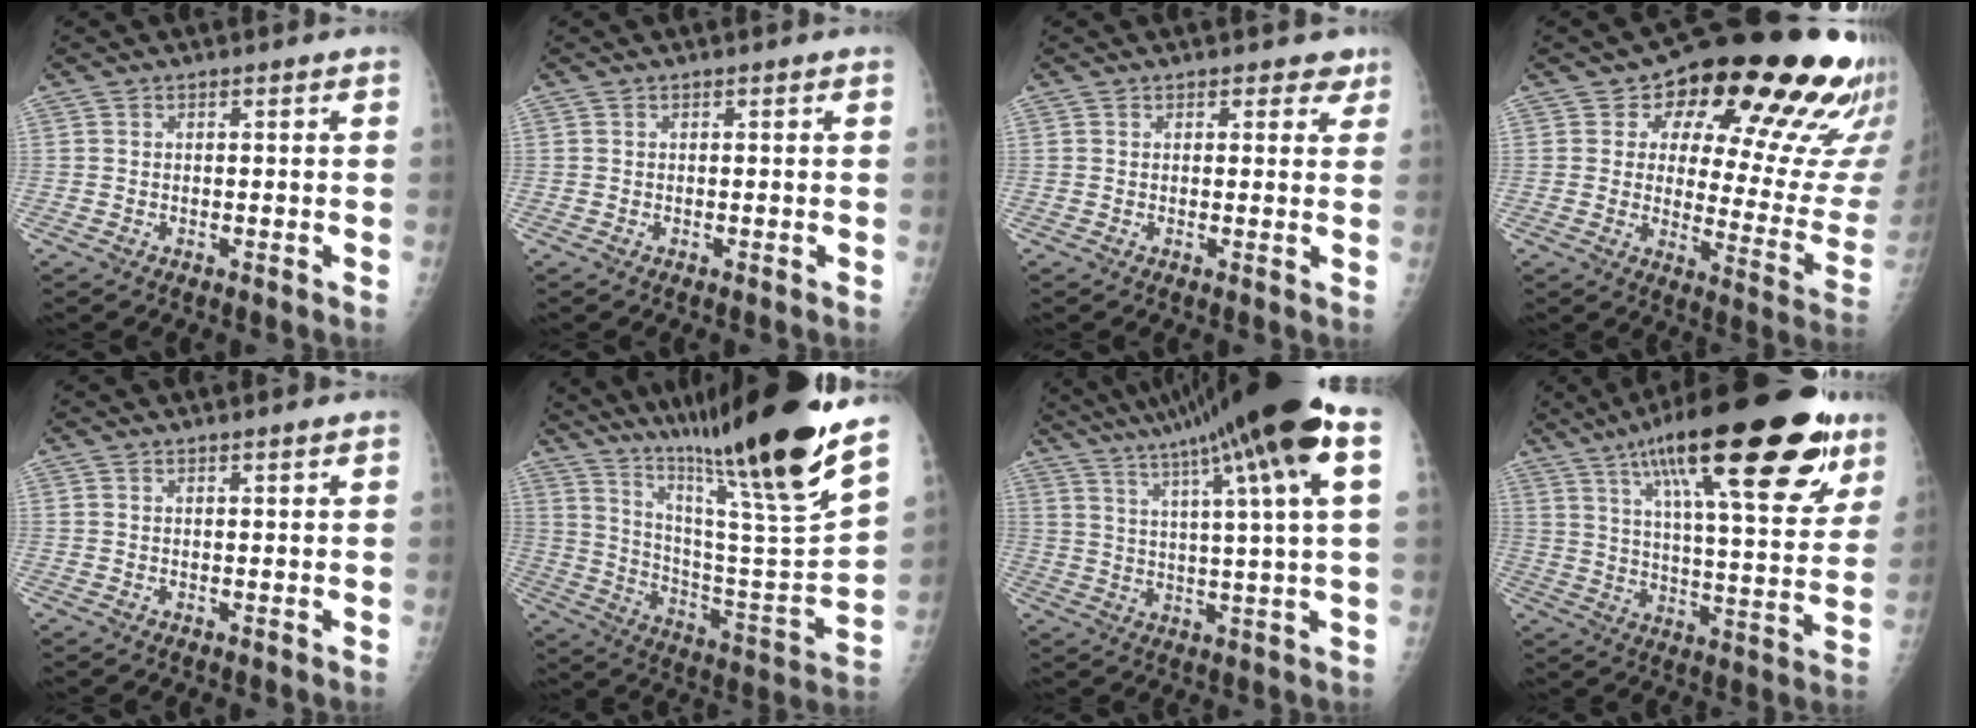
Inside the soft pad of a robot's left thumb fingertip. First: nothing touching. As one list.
[{"total": 0.0}, {"total": 2.7, "force": [1.9, 1.7, 1.0], "torque": [0.019, -0.006, 0.017]}, {"total": 24.8, "force": [14.2, 10.6, 17.4], "torque": [-0.184, -0.066, 0.183]}, {"total": 0.7, "force": [0.6, -0.1, 0.4], "torque": [-0.012, -0.005, 0.012]}, {"total": 30.7, "force": [22.8, 1.9, 20.5], "torque": [-0.321, -0.126, 0.362]}, {"total": 24.0, "force": [14.7, 1.1, 19.0], "torque": [-0.308, -0.010, 0.215]}, {"total": 30.8, "force": [17.1, 8.9, 24.0], "torque": [-0.340, -0.023, 0.260]}]